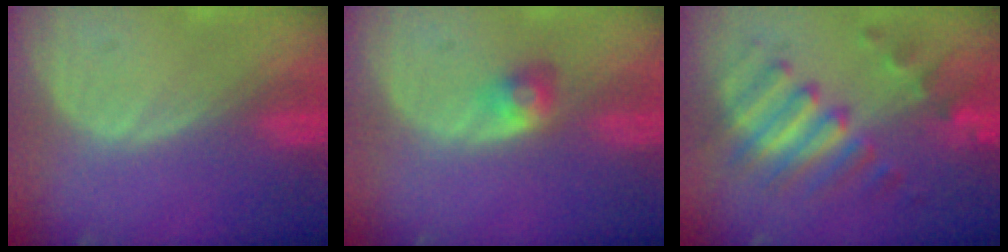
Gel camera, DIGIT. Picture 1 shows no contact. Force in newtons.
{"total": 2.8, "press": 2.6, "slide": 1.2}
{"total": 8.4, "press": 8.4, "slide": 0.3}